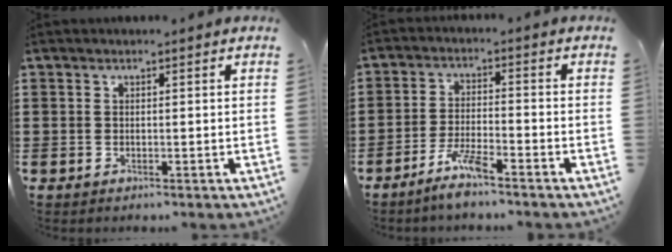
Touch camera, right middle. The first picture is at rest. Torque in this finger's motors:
{"motor_torque": [2.14, 0.00, 0.16, 0.13]}